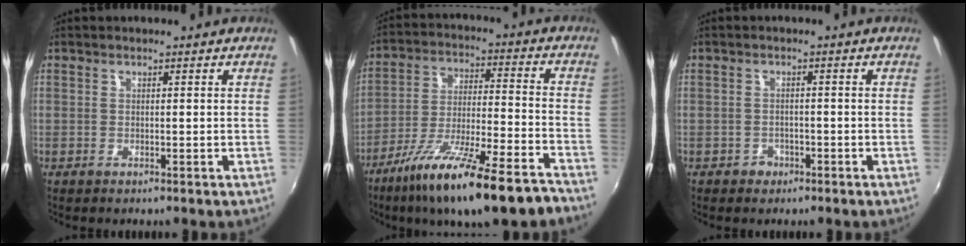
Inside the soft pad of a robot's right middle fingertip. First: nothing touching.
{"total": 20.9, "force": [-15.5, 2.3, 13.8], "torque": [-0.248, -0.050, -0.247]}
{"total": 2.1, "force": [-1.2, 1.7, 0.2], "torque": [-0.008, 0.001, -0.018]}